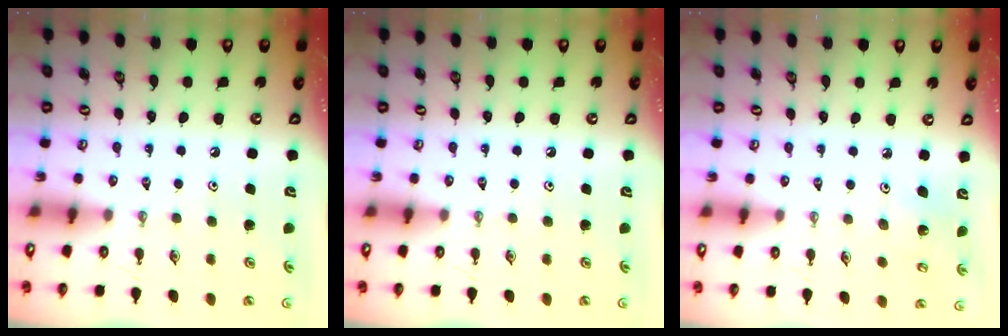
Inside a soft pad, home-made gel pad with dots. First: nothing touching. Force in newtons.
{"total": 0.0}
{"total": 3.6, "press": 3.6, "slide": 0.4}